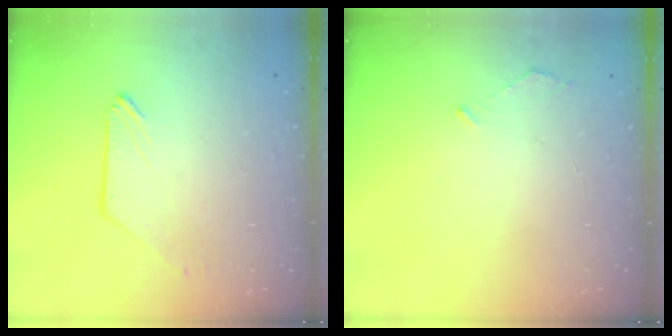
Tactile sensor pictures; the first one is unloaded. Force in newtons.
{"total": 2.6, "press": 2.6, "slide": 0.3}